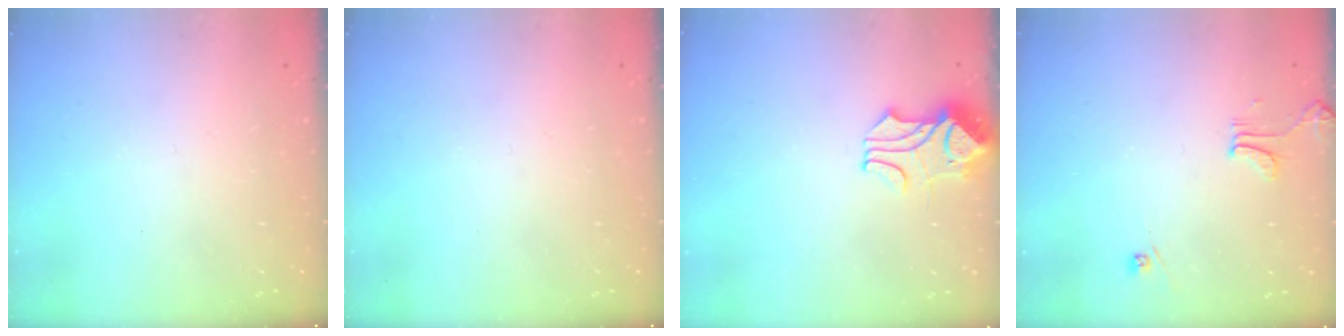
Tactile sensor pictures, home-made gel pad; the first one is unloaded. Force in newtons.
{"total": 0.0}
{"total": 1.7, "press": 1.2, "slide": 1.1}
{"total": 0.6, "press": 0.5, "slide": 0.4}